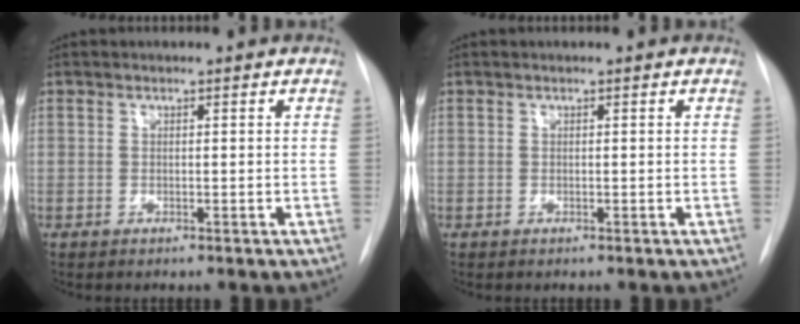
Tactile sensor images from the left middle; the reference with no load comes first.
{"total": 0.0}